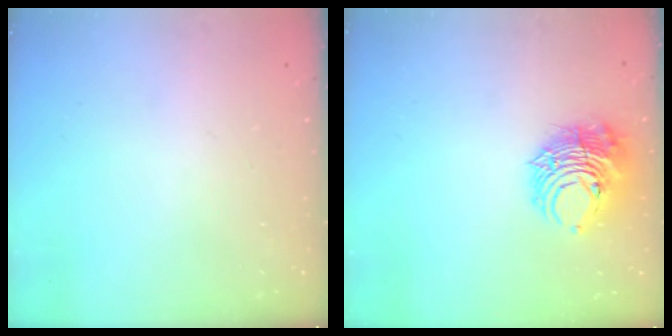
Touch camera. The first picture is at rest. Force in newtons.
{"total": 11.0, "press": 11.0, "slide": 0.8}